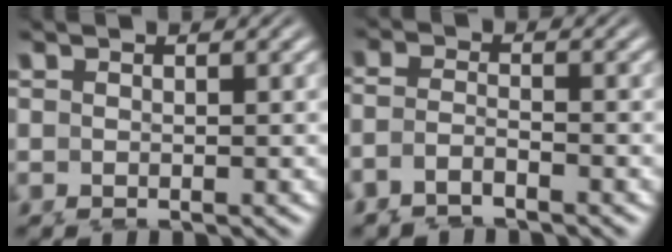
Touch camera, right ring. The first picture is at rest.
{"total": 4.3, "force": [-1.6, 3.6, 1.6], "torque": [-0.057, -0.018, -0.027]}